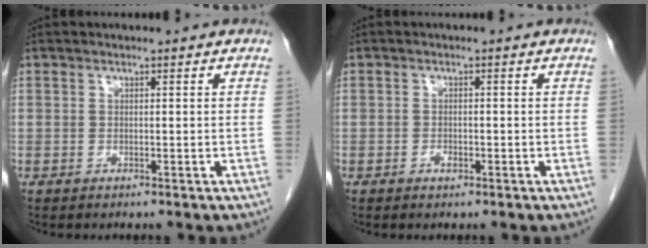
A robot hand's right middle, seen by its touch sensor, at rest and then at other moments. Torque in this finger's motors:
{"motor_torque": [0.21, -0.07, 0.03, 0.01]}